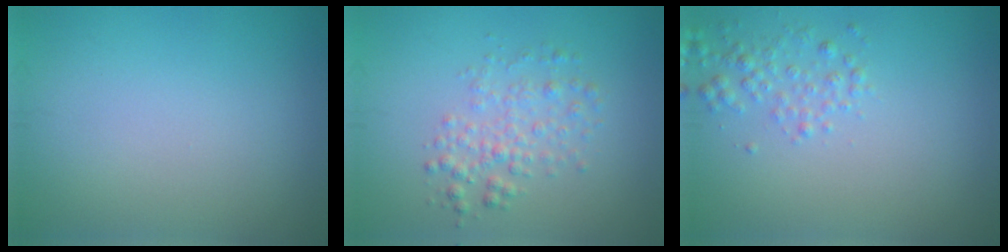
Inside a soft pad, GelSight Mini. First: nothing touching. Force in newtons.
{"total": 2.6, "press": 2.6, "slide": 0.1}
{"total": 1.8, "press": 1.8, "slide": 0.1}